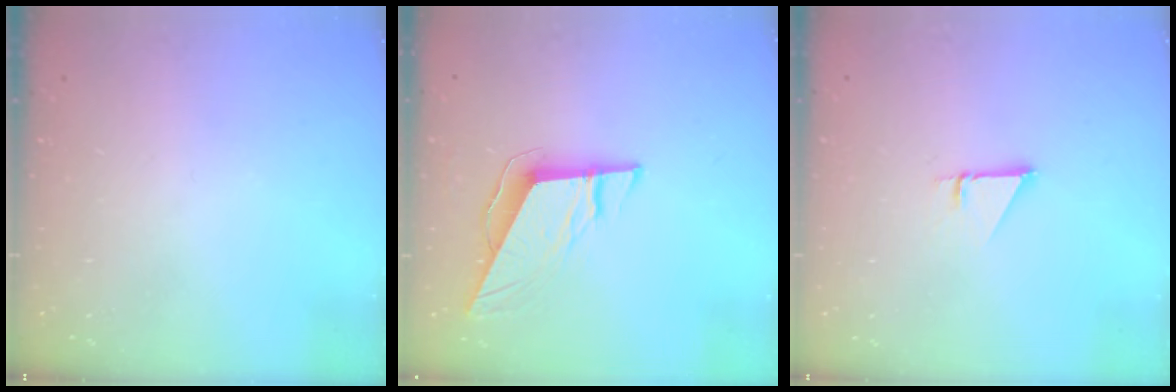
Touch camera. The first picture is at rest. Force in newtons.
{"total": 9.6, "press": 9.5, "slide": 1.0}
{"total": 1.0, "press": 1.0, "slide": 0.1}